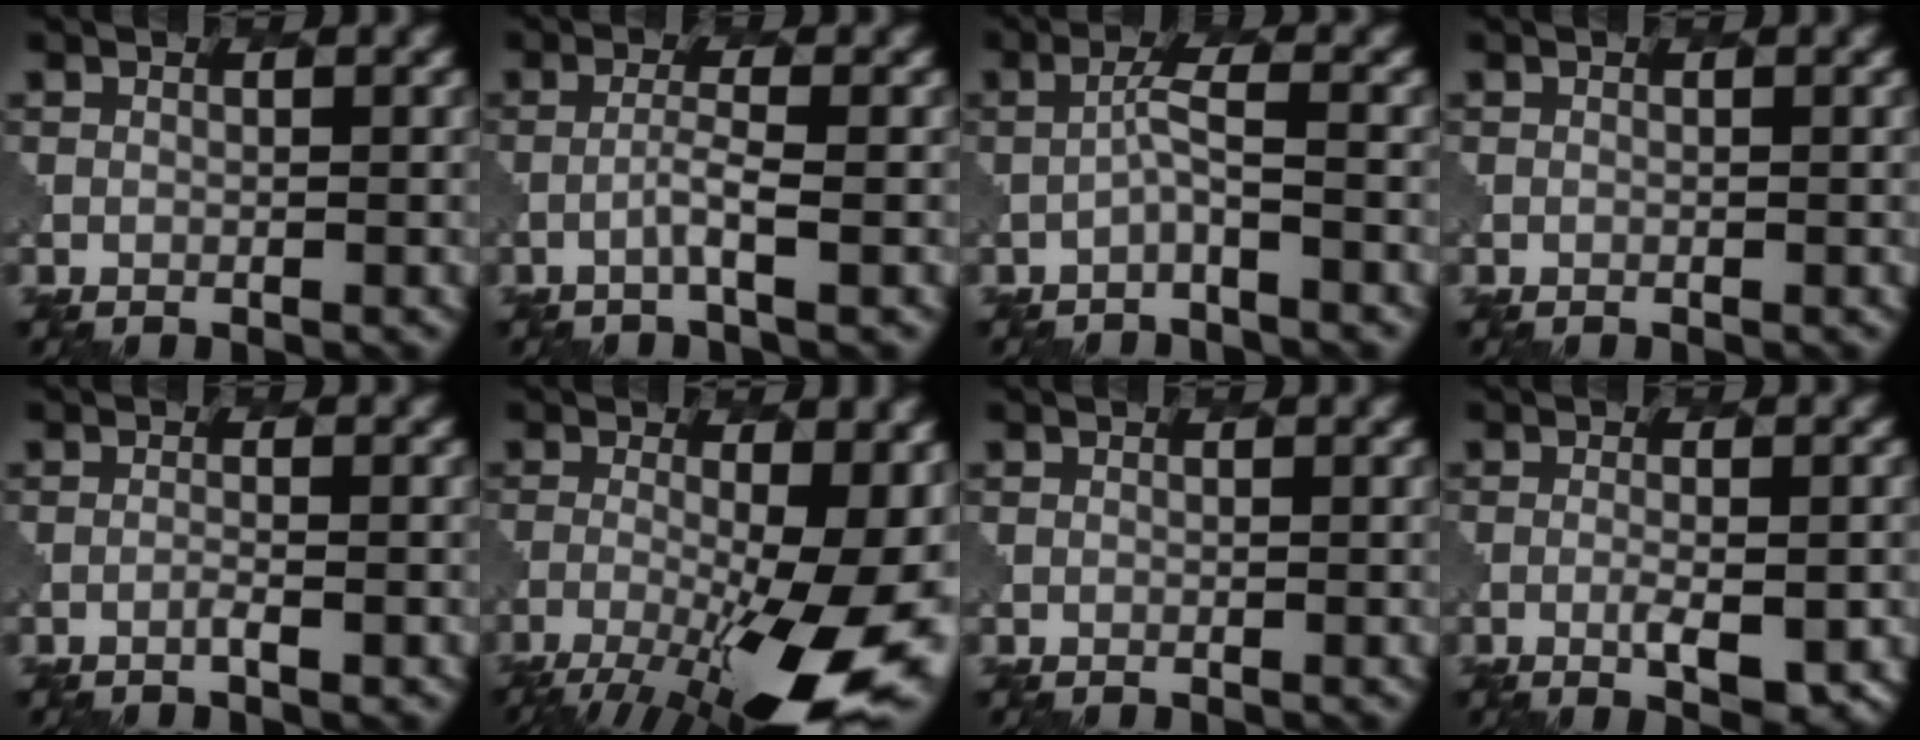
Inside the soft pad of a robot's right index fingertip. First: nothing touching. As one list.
[{"total": 1.7, "force": [-0.4, 0.1, 1.7], "torque": [-0.031, 0.007, -0.016]}, {"total": 1.6, "force": [-0.7, 0.0, 1.4], "torque": [-0.031, 0.010, -0.016]}, {"total": 0.0}, {"total": 0.7, "force": [-0.3, 0.1, 0.7], "torque": [-0.006, 0.006, -0.008]}, {"total": 14.3, "force": [-4.9, 4.7, 12.7], "torque": [-0.194, -0.020, -0.067]}, {"total": 0.0}, {"total": 3.2, "force": [-0.8, 0.9, 3.0], "torque": [-0.052, -0.005, -0.006]}]